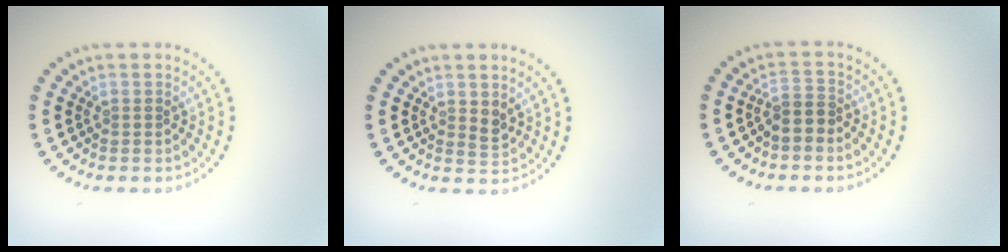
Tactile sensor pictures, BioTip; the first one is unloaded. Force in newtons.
{"total": 1.1, "press": 1.0, "slide": 0.5}
{"total": 1.5, "press": 1.1, "slide": 1.0}